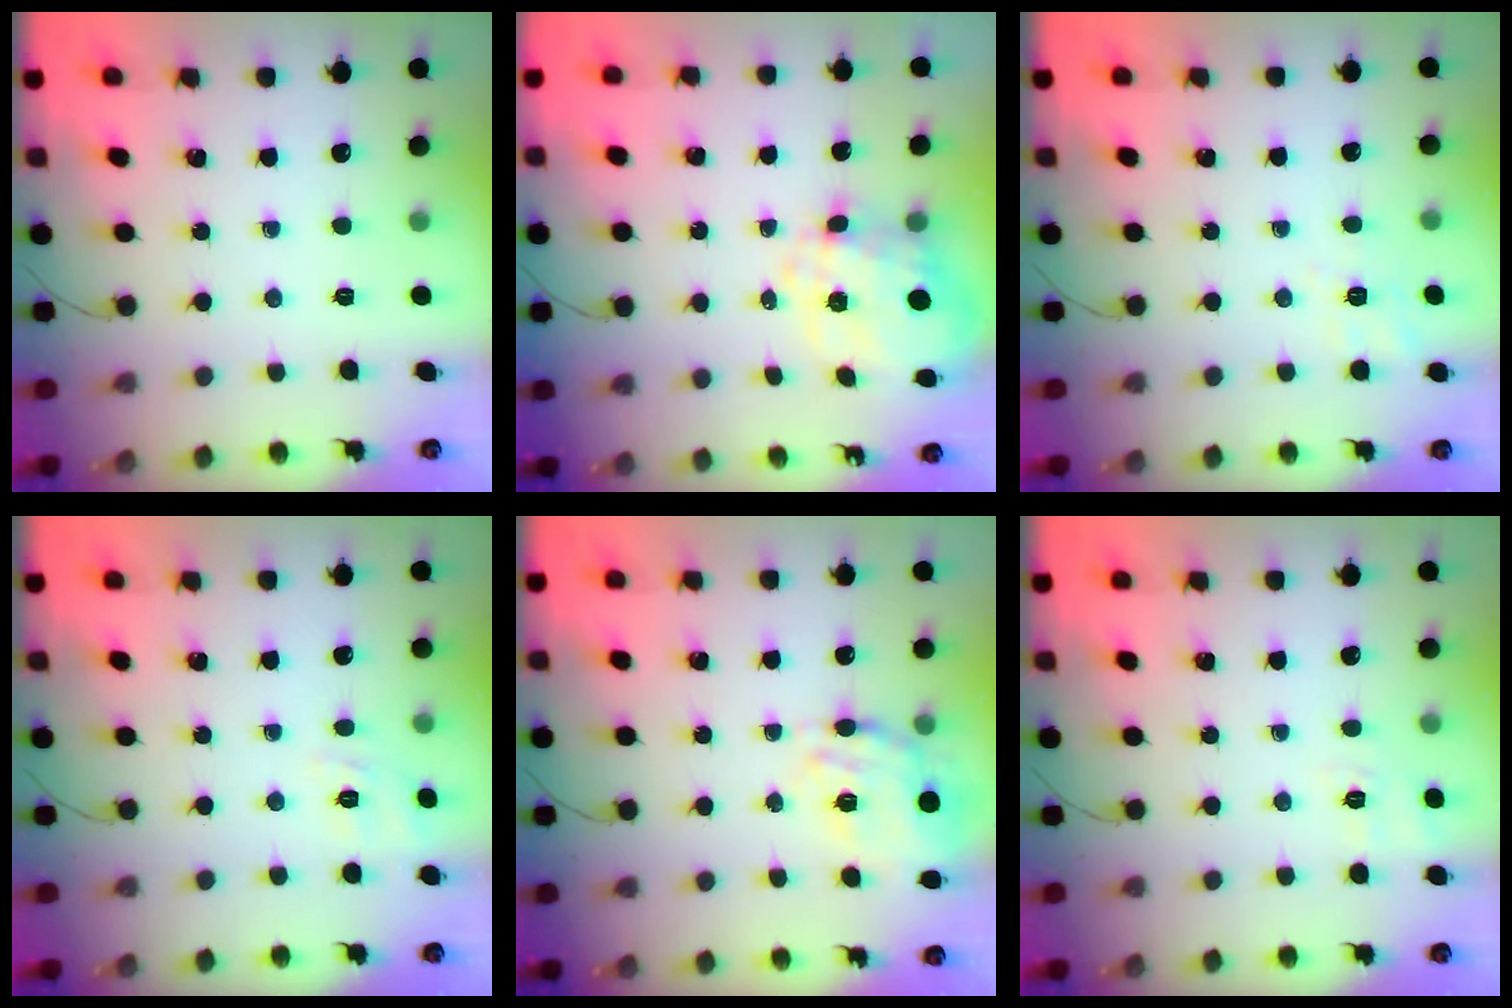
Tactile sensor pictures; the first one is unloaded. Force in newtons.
{"total": 11.6, "press": 11.5, "slide": 1.4}
{"total": 2.1, "press": 0.1, "slide": 2.1}
{"total": 2.0, "press": 0.4, "slide": 1.9}
{"total": 15.7, "press": 15.5, "slide": 2.5}
{"total": 2.3, "press": 1.2, "slide": 1.9}